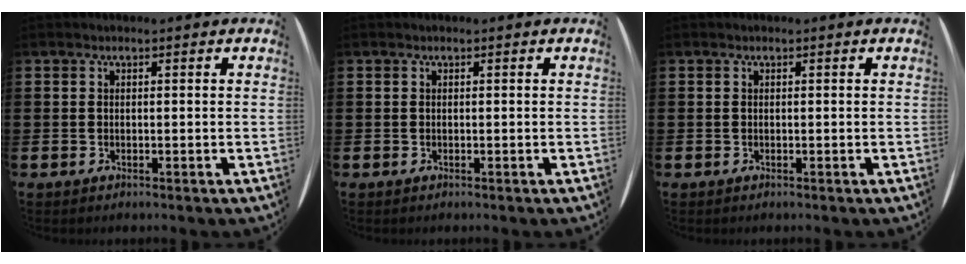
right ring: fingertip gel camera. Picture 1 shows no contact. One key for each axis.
{"total": 0.0}
{"total": 0.0}